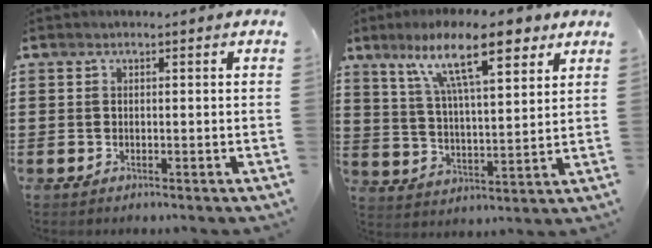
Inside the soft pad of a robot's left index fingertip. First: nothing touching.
{"total": 14.3, "force": [8.8, 4.0, 10.6], "torque": [-0.188, -0.021, 0.147]}